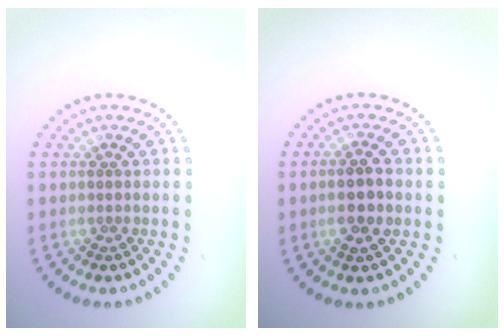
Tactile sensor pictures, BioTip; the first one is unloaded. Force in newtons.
{"total": 2.8, "press": 2.7, "slide": 0.6}